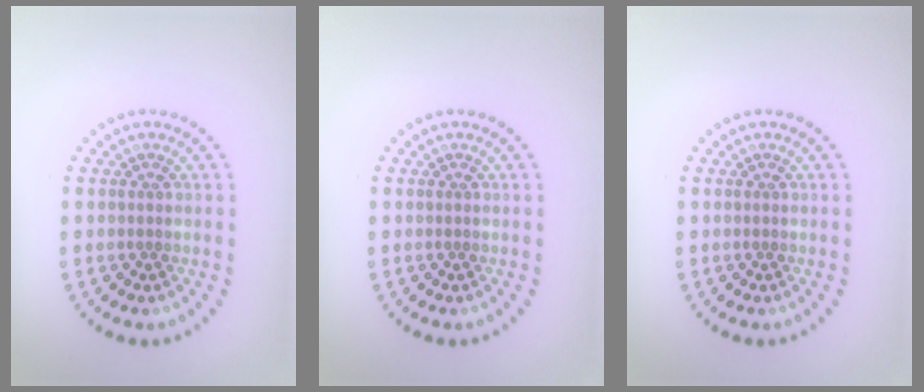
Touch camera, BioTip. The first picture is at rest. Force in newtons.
{"total": 0.0}
{"total": 0.0}